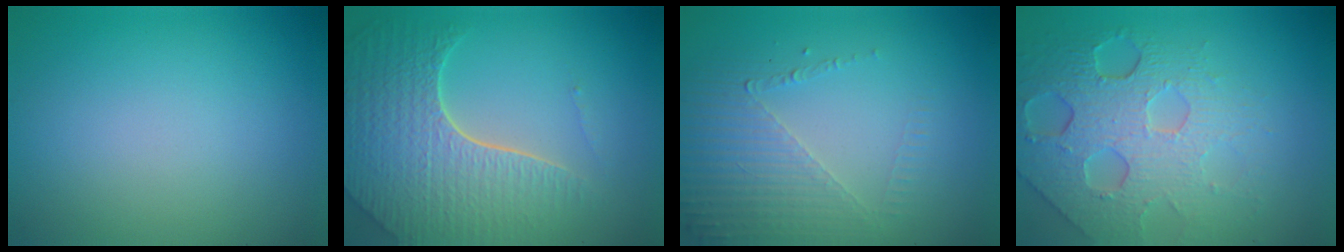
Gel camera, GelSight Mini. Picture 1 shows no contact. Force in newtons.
{"total": 8.0, "press": 5.7, "slide": 5.6}
{"total": 5.2, "press": 3.1, "slide": 4.2}
{"total": 7.7, "press": 5.2, "slide": 5.6}